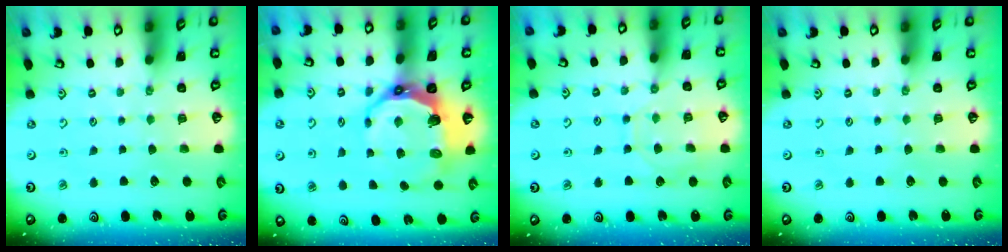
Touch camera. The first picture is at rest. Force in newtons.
{"total": 11.7, "press": 10.6, "slide": 4.9}
{"total": 7.9, "press": 7.8, "slide": 0.8}
{"total": 0.0}